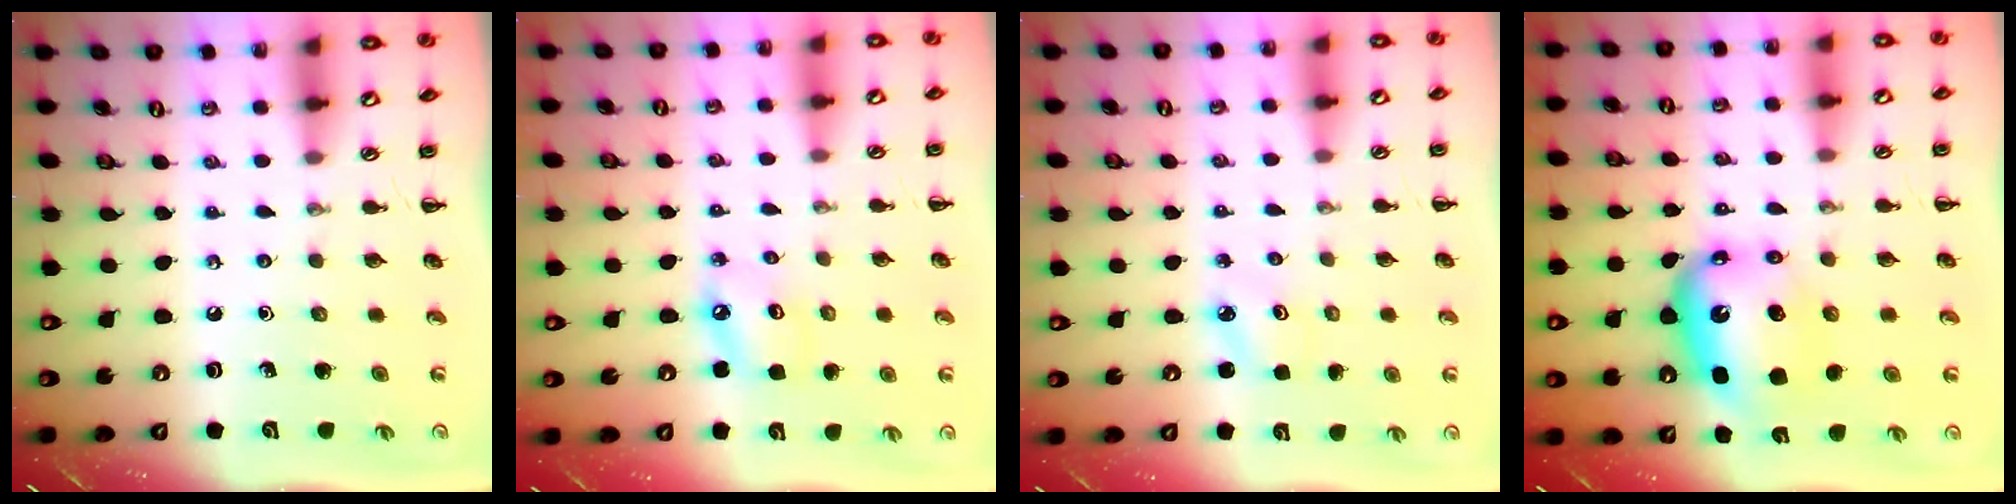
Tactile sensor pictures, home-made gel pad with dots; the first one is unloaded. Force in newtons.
{"total": 5.0, "press": 4.9, "slide": 0.8}
{"total": 2.5, "press": 2.4, "slide": 0.5}
{"total": 9.3, "press": 8.9, "slide": 2.8}